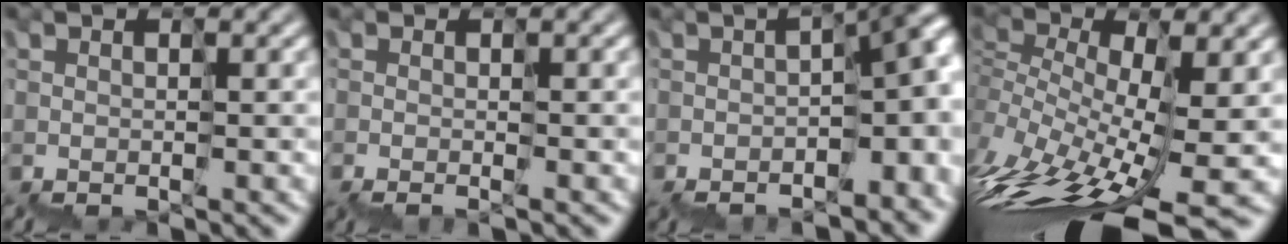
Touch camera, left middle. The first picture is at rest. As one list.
[{"total": 1.4, "force": [0.2, -0.9, -1.1], "torque": [0.024, -0.001, -0.001]}, {"total": 6.7, "force": [-2.1, 2.4, 5.9], "torque": [-0.068, -0.004, -0.032]}, {"total": 9.4, "force": [-3.9, 3.5, 7.8], "torque": [-0.188, -0.003, -0.062]}]